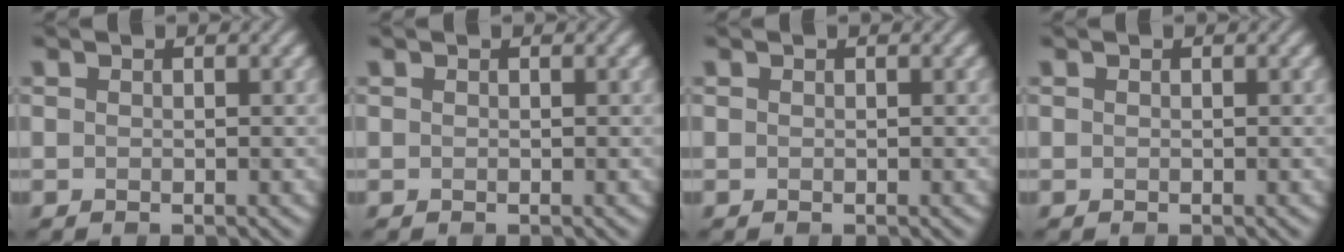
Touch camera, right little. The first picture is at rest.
{"total": 0.0}
{"total": 0.0}
{"total": 0.0}